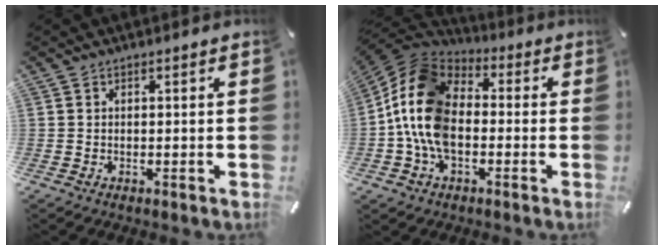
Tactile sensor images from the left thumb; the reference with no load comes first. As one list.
[{"total": 15.8, "force": [-2.7, 10.8, 11.2], "torque": [-0.256, 0.014, -0.058]}]